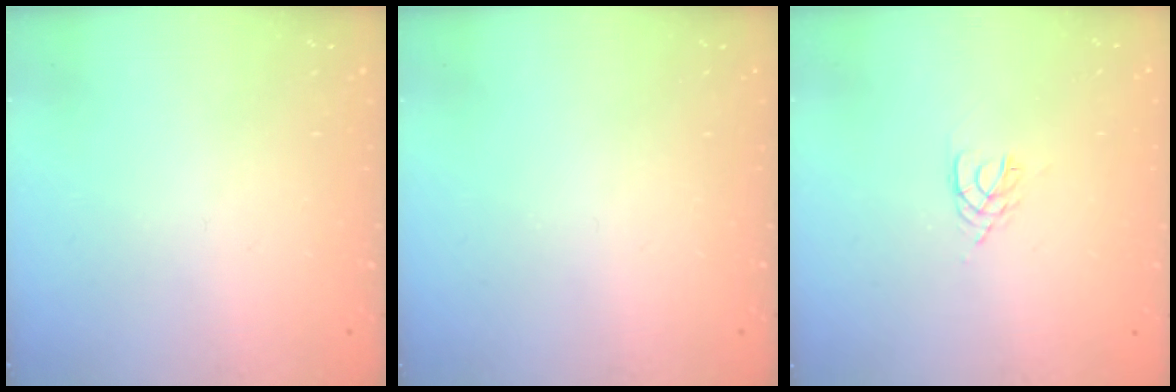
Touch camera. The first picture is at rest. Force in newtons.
{"total": 0.0}
{"total": 2.4, "press": 2.3, "slide": 0.4}